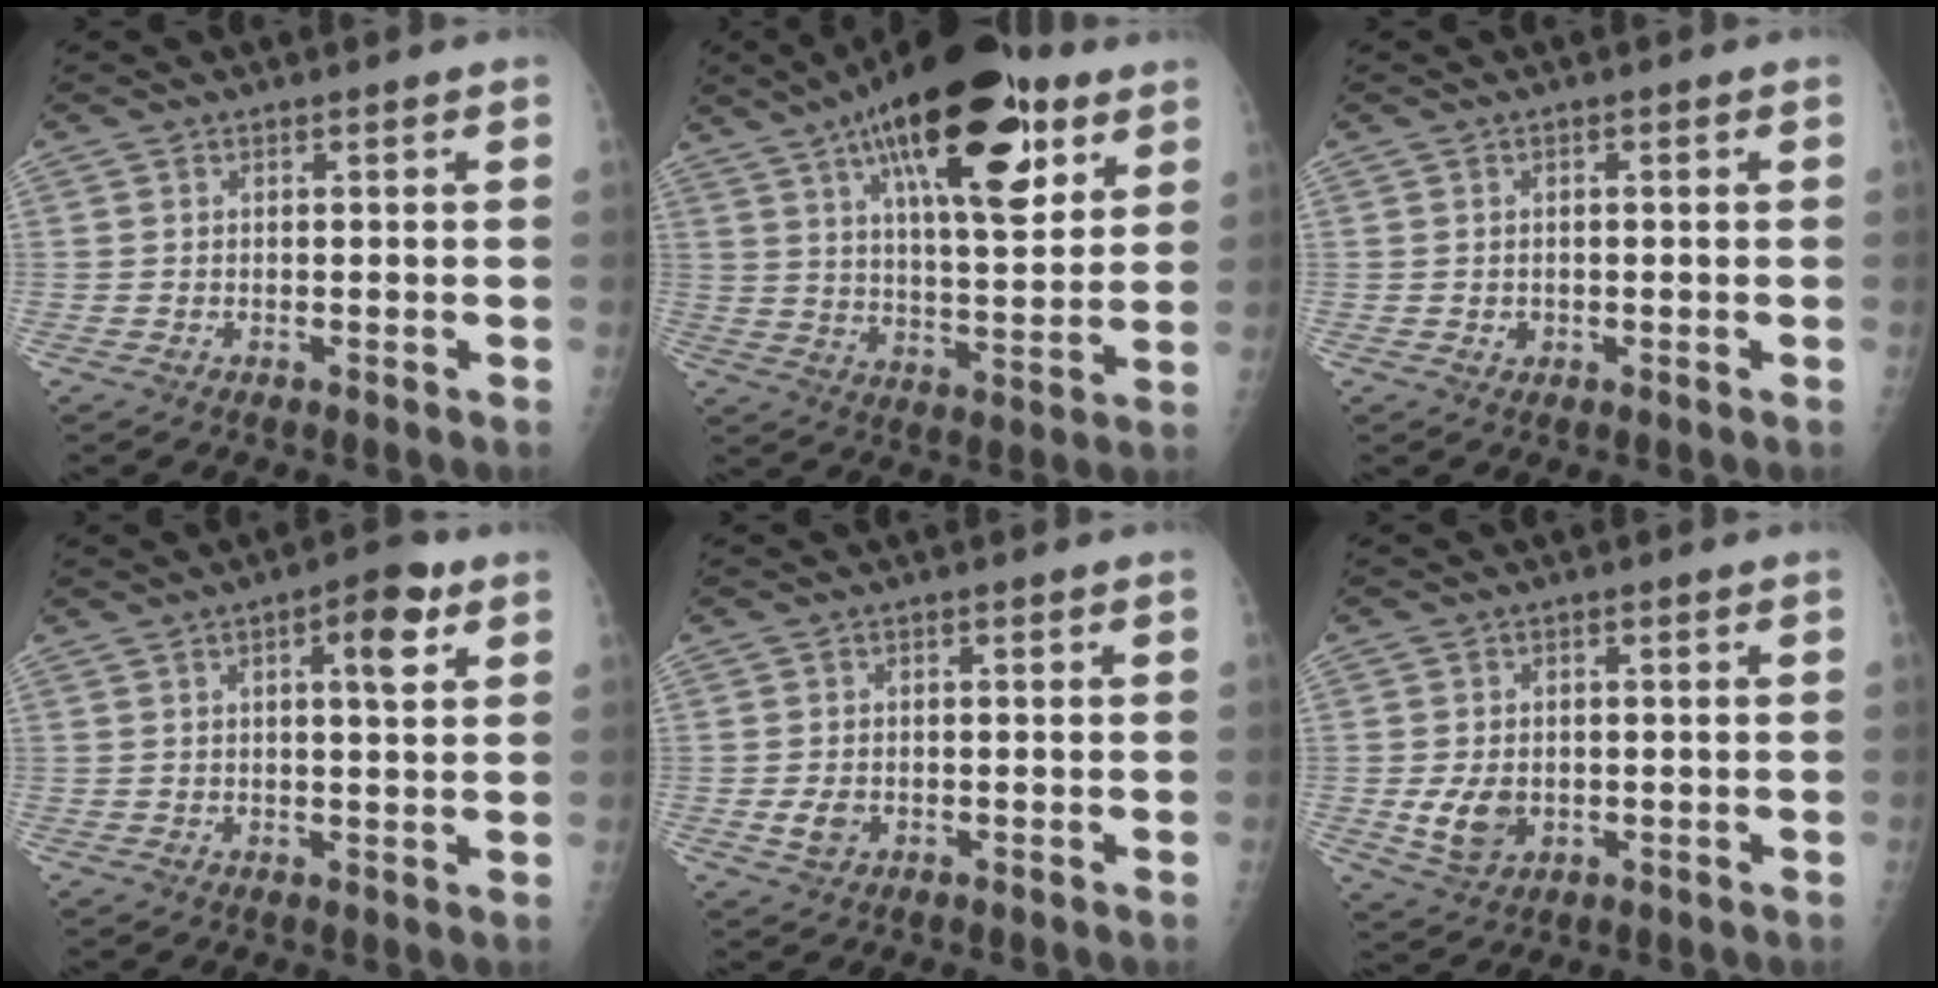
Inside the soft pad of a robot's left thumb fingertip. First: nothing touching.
{"total": 24.2, "force": [12.2, 9.0, 18.9], "torque": [-0.270, -0.030, 0.191]}
{"total": 1.1, "force": [-0.3, 1.1, 0.2], "torque": [0.005, 0.001, -0.002]}
{"total": 6.9, "force": [2.8, 2.2, 5.9], "torque": [-0.075, -0.002, 0.036]}
{"total": 2.7, "force": [-0.8, 2.0, 1.5], "torque": [-0.025, -0.002, -0.012]}
{"total": 5.8, "force": [-1.0, 4.4, 3.6], "torque": [-0.054, -0.005, -0.007]}